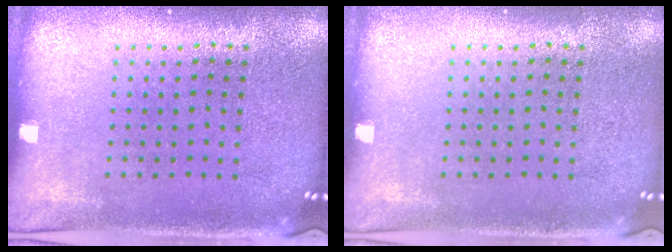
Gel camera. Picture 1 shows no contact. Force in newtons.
{"total": 0.0}